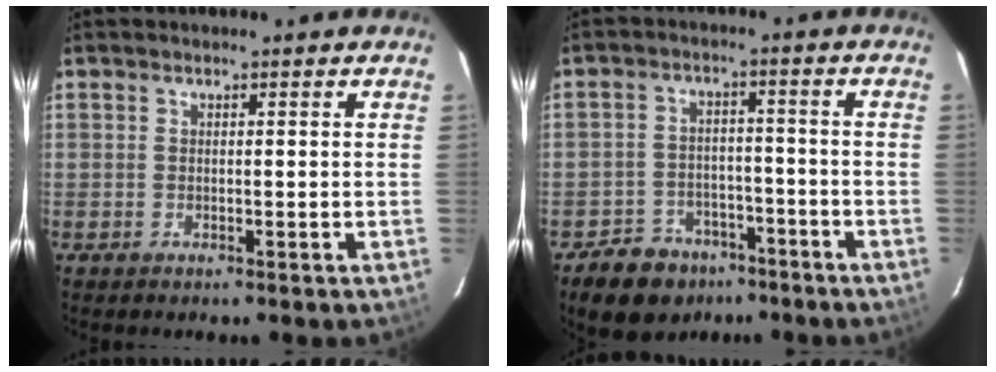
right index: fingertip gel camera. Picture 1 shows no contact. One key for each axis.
{"total": 13.4, "fx": -9.4, "fy": 8.4, "fz": 4.4, "tx": -0.114, "ty": 0.023, "tz": -0.130}